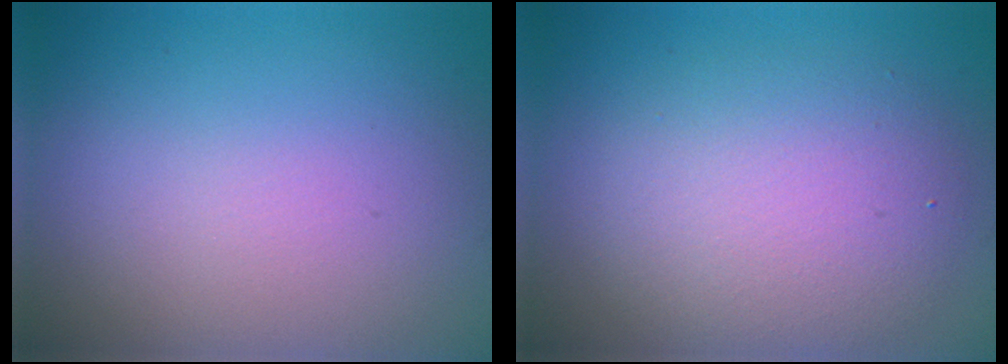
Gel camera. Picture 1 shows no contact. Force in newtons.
{"total": 5.4, "press": 5.3, "slide": 0.2}